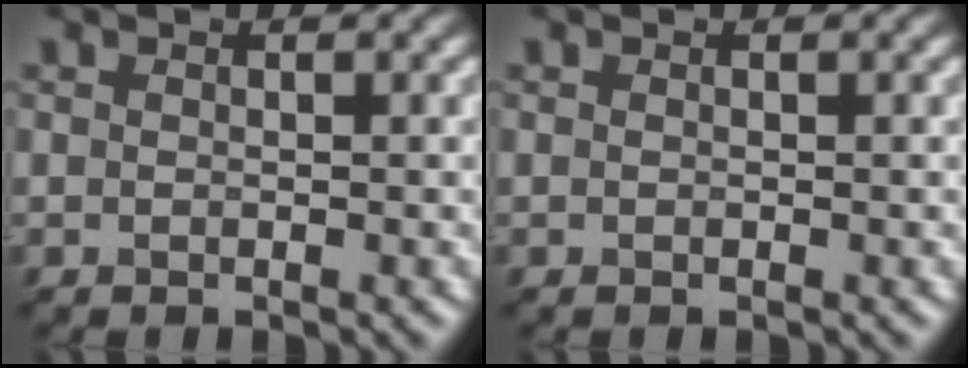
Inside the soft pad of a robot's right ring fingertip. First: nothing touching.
{"total": 0.0}